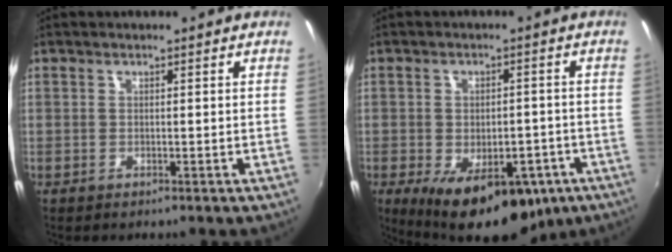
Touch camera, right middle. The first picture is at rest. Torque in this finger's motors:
{"motor_torque": [1.89, -0.25, 1.06, 0.21]}